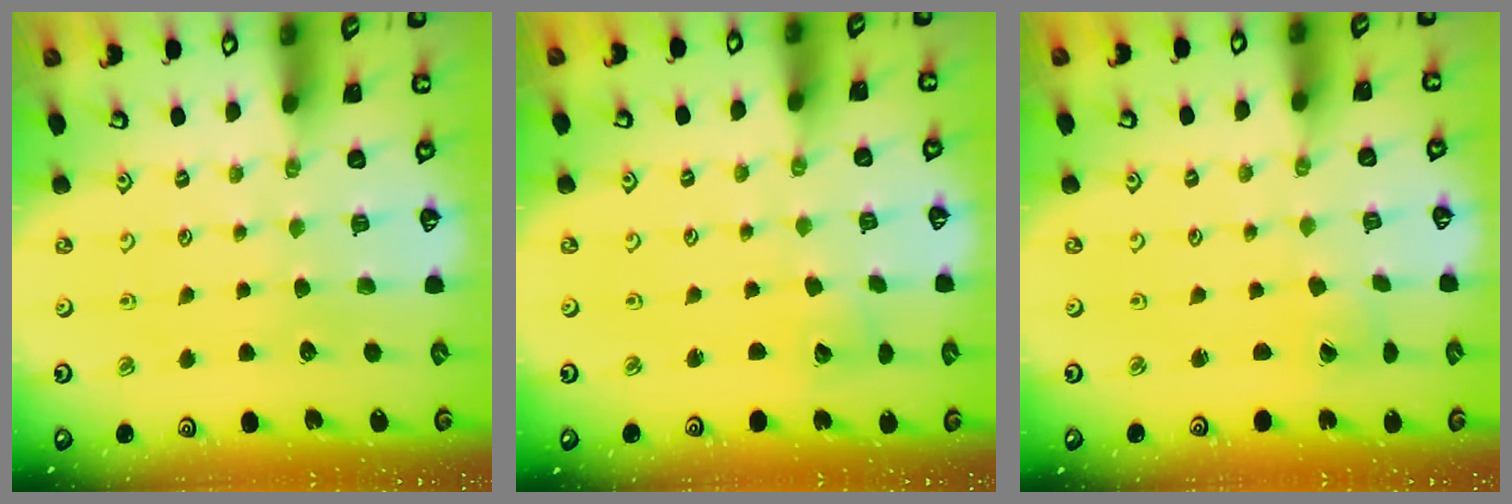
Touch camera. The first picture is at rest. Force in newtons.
{"total": 3.0, "press": 2.9, "slide": 0.4}
{"total": 2.8, "press": 2.8, "slide": 0.2}